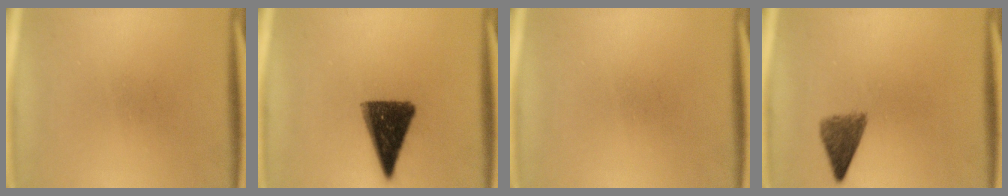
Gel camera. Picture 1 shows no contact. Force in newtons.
{"total": 12.5}
{"total": 0.0}
{"total": 4.3}